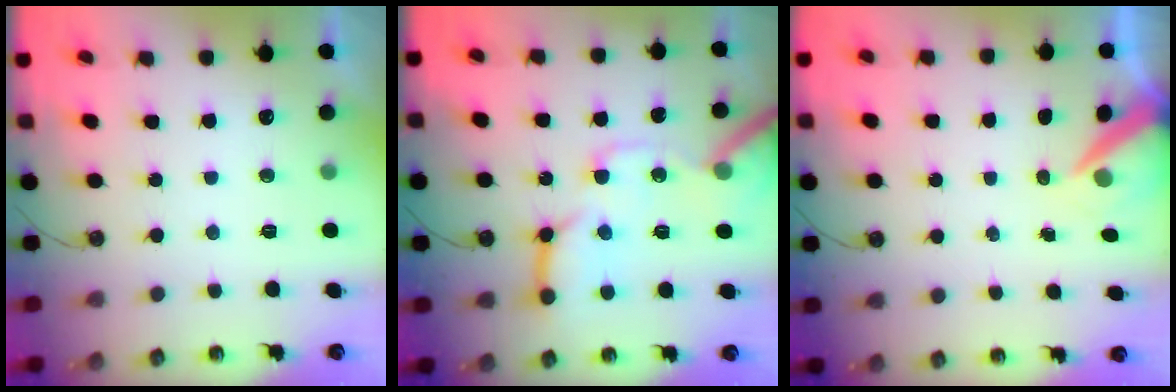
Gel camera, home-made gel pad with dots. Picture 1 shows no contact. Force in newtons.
{"total": 18.3, "press": 18.2, "slide": 2.3}
{"total": 6.7, "press": 6.6, "slide": 0.8}